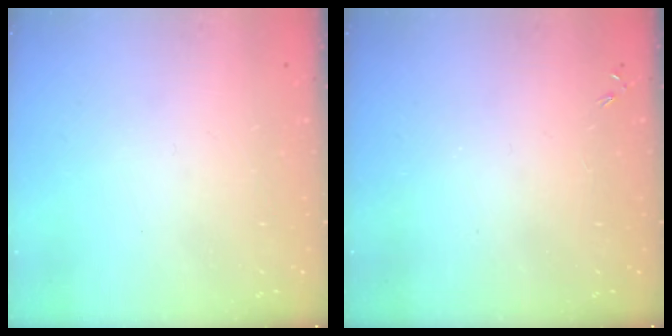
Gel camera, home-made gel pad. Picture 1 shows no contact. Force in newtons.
{"total": 0.0}